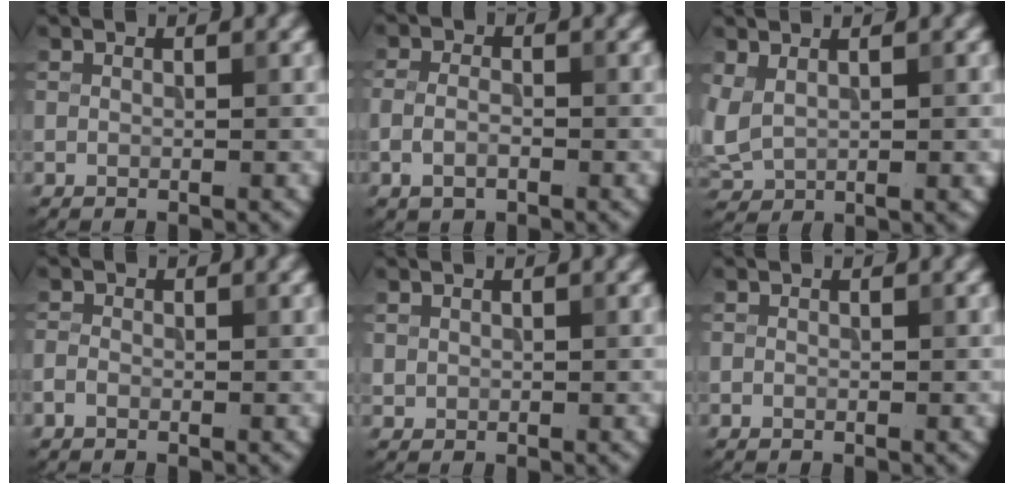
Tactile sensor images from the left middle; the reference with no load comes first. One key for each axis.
{"total": 2.2, "fx": -0.7, "fy": 1.4, "fz": 1.5, "tx": -0.035, "ty": -0.001, "tz": -0.016}
{"total": 2.7, "fx": 1.0, "fy": 1.5, "fz": 2.1, "tx": -0.051, "ty": -0.003, "tz": 0.028}
{"total": 1.0, "fx": -0.6, "fy": 0.6, "fz": 0.5, "tx": -0.009, "ty": 0.001, "tz": -0.015}
{"total": 0.6, "fx": 0.2, "fy": 0.6, "fz": 0.1, "tx": 0.003, "ty": -0.004, "tz": 0.006}
{"total": 0.0}